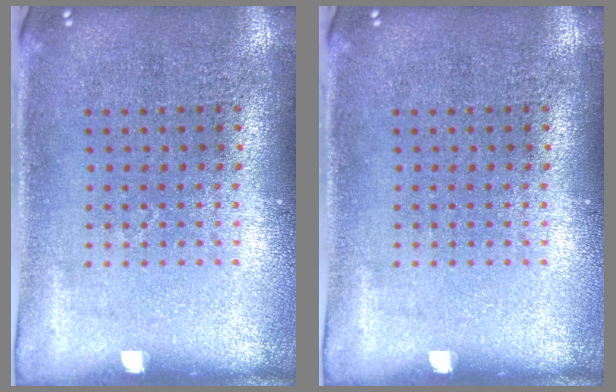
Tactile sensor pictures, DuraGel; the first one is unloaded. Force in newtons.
{"total": 0.0}